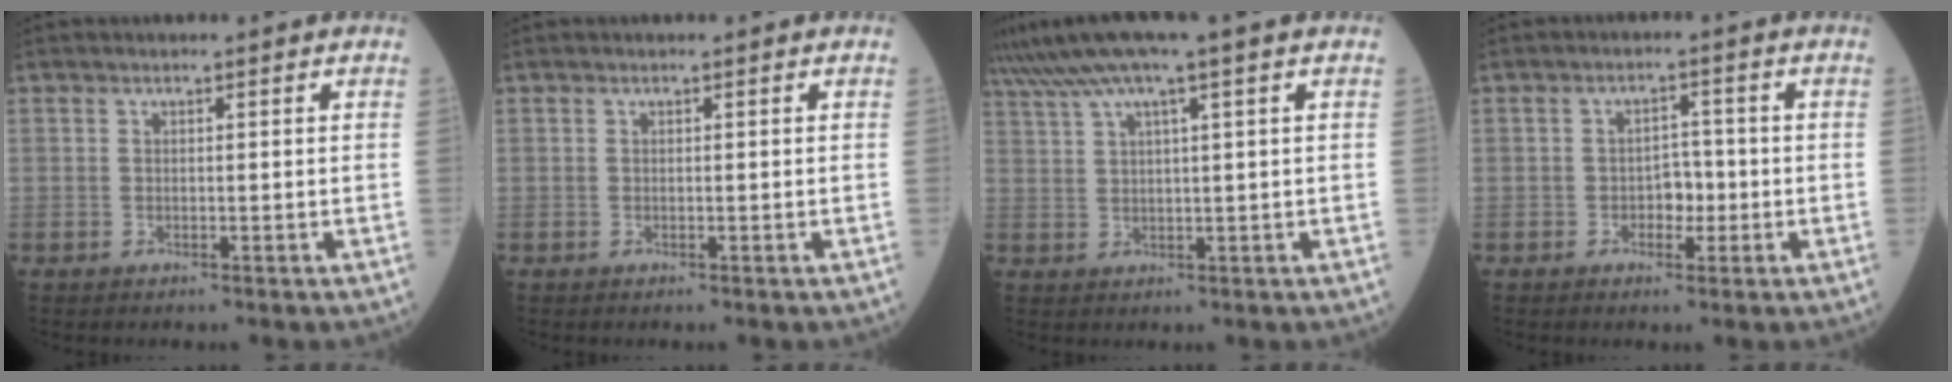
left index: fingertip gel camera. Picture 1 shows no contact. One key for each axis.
{"total": 0.0}
{"total": 8.8, "fx": 5.9, "fy": -0.3, "fz": 6.6, "tx": -0.125, "ty": 0.039, "tz": 0.106}
{"total": 3.2, "fx": -1.0, "fy": 2.0, "fz": 2.2, "tx": -0.030, "ty": 0.007, "tz": -0.017}